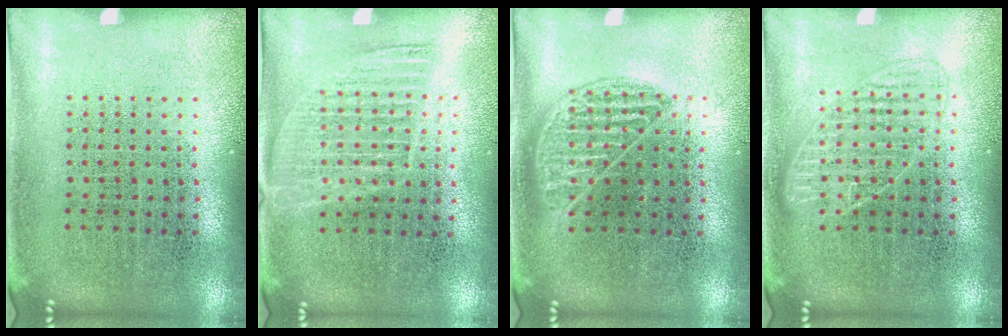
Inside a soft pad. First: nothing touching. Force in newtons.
{"total": 1.3, "press": 1.1, "slide": 0.6}
{"total": 1.0, "press": 0.8, "slide": 0.5}
{"total": 2.0, "press": 2.0, "slide": 0.4}